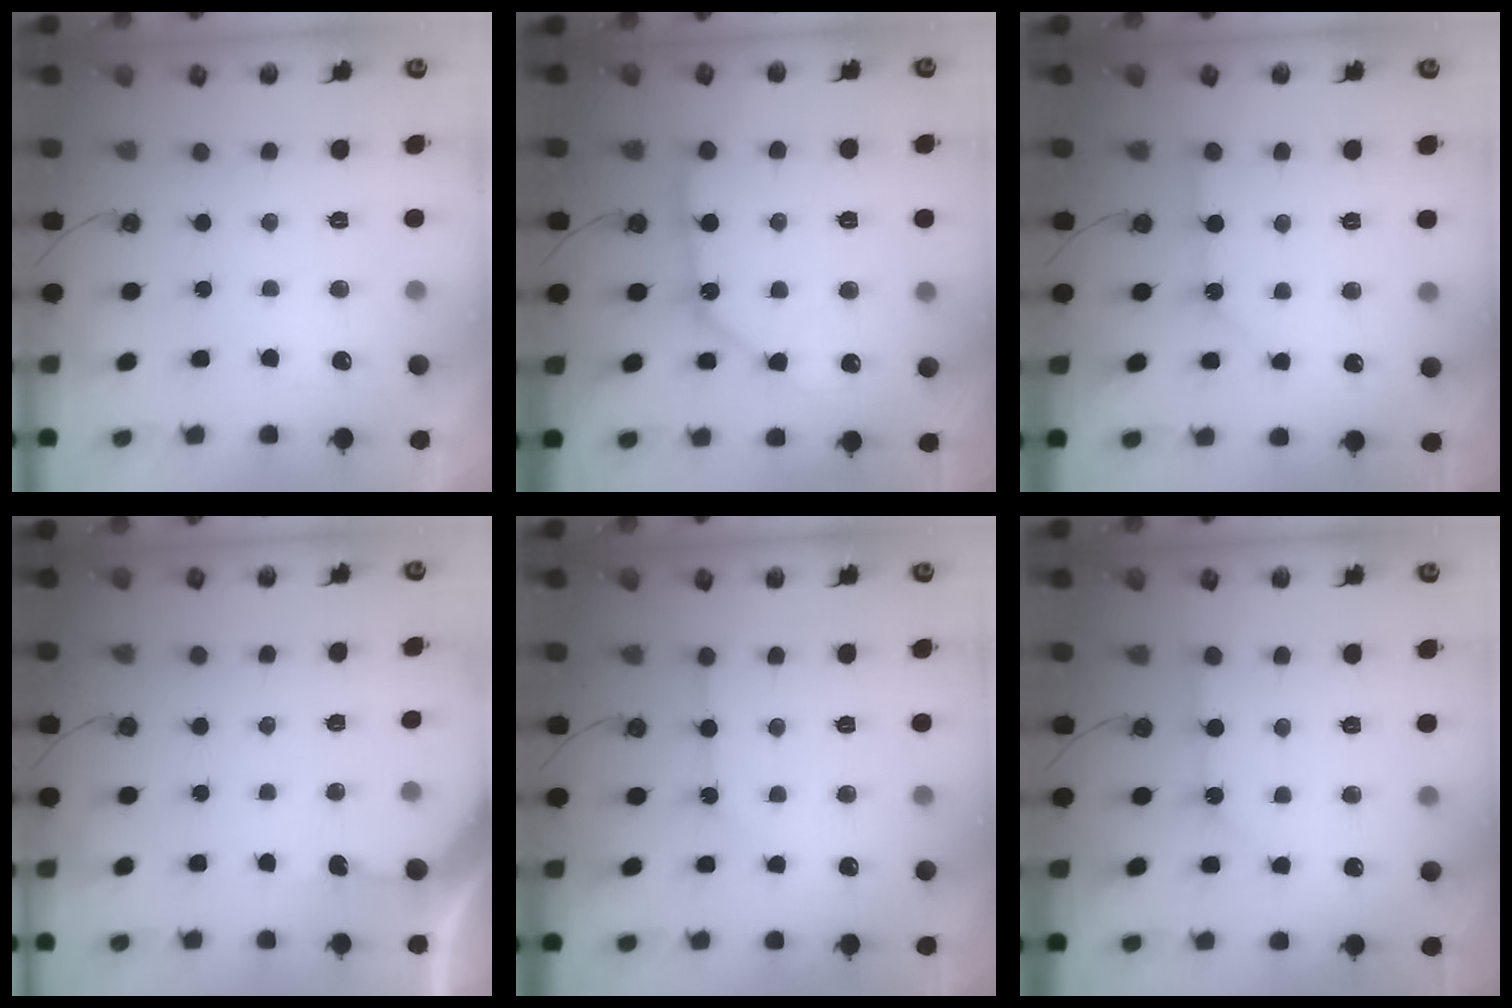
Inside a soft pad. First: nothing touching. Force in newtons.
{"total": 10.8, "press": 10.7, "slide": 1.1}
{"total": 2.6, "press": 2.6, "slide": 0.3}
{"total": 2.7, "press": 2.7, "slide": 0.2}
{"total": 3.9, "press": 3.8, "slide": 0.6}
{"total": 2.8, "press": 2.8, "slide": 0.3}